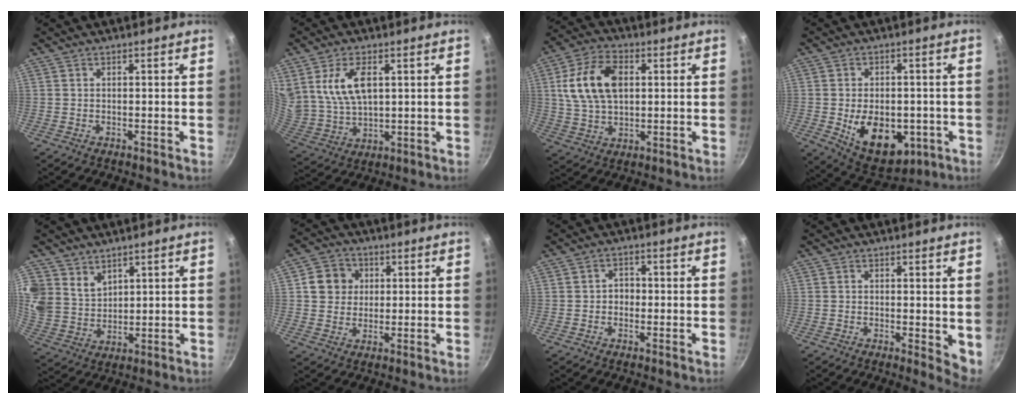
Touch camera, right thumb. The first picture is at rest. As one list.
[{"total": 11.6, "force": [3.9, 6.7, 8.7], "torque": [-0.157, -0.027, 0.089]}, {"total": 13.5, "force": [2.7, 8.5, 10.1], "torque": [-0.174, 0.007, 0.044]}, {"total": 14.4, "force": [-3.3, 9.2, 10.6], "torque": [-0.123, -0.006, -0.031]}, {"total": 10.1, "force": [6.2, 7.2, 3.4], "torque": [-0.056, -0.025, 0.134]}, {"total": 6.8, "force": [1.6, 6.2, 2.4], "torque": [-0.009, 0.007, 0.020]}, {"total": 2.8, "force": [-0.4, 2.4, 1.4], "torque": [-0.003, 0.010, -0.009]}, {"total": 4.3, "force": [0.4, 1.9, 3.8], "torque": [-0.044, -0.009, 0.006]}]